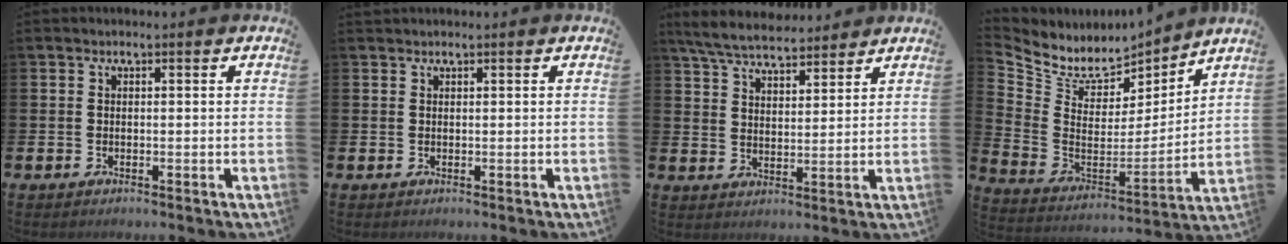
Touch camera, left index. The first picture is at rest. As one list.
[{"total": 0.6, "force": [0.6, 0.1, 0.0], "torque": [0.004, 0.000, 0.011]}, {"total": 6.5, "force": [6.1, 1.3, 1.6], "torque": [-0.056, -0.023, 0.112]}, {"total": 7.7, "force": [7.1, 3.1, 0.3], "torque": [-0.060, -0.057, 0.127]}]